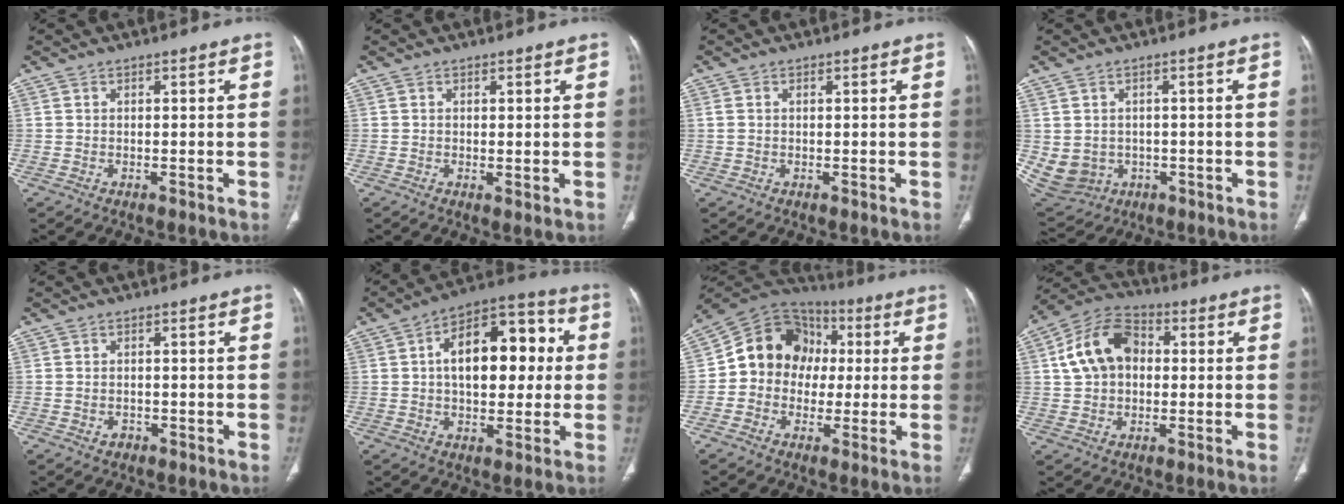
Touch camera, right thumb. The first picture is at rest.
{"total": 1.1, "force": [0.2, 0.3, 1.0], "torque": [-0.025, -0.007, 0.005]}
{"total": 1.0, "force": [0.1, 0.8, 0.7], "torque": [-0.022, 0.011, 0.006]}
{"total": 11.5, "force": [-1.7, 10.3, 4.9], "torque": [-0.124, 0.012, 0.000]}
{"total": 1.6, "force": [-0.6, 1.4, 0.7], "torque": [-0.010, 0.008, -0.003]}
{"total": 17.5, "force": [2.2, 9.9, 14.3], "torque": [-0.172, 0.030, 0.028]}
{"total": 14.8, "force": [0.7, 12.6, 7.7], "torque": [-0.093, 0.033, 0.000]}
{"total": 12.7, "force": [1.8, 9.3, 8.6], "torque": [-0.139, 0.025, 0.021]}